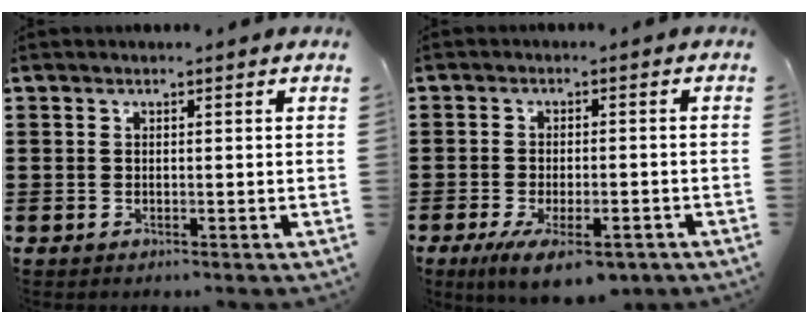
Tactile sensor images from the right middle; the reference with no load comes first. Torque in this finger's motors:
{"motor_torque": [1.85, -0.06, 0.28, 0.15]}